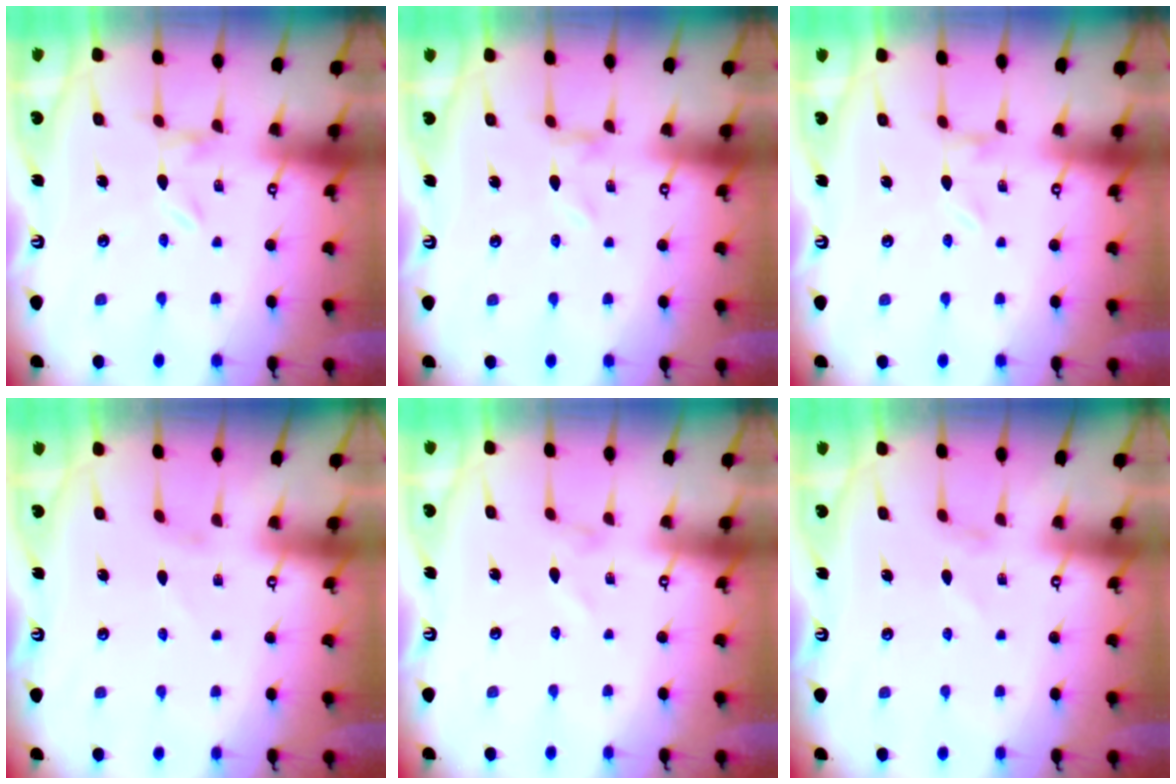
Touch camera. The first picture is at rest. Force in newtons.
{"total": 0.0}
{"total": 0.0}
{"total": 0.0}
{"total": 1.4, "press": 1.4, "slide": 0.1}
{"total": 1.5, "press": 1.4, "slide": 0.3}